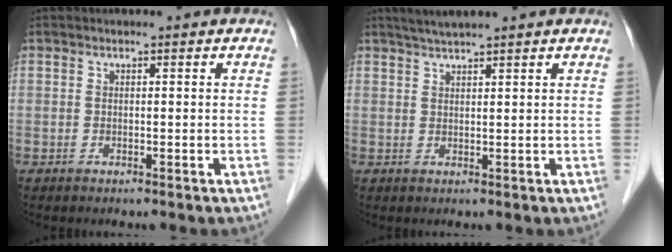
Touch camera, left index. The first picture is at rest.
{"total": 3.7, "force": [3.2, -0.5, 1.8], "torque": [-0.030, 0.022, 0.058]}